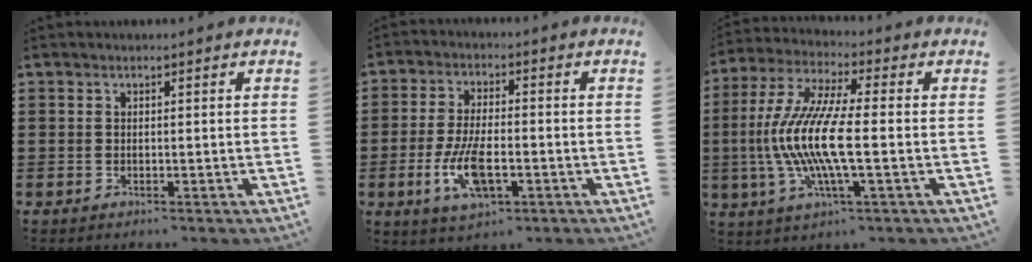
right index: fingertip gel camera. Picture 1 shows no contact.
{"total": 8.3, "force": [-2.6, 3.5, 7.1], "torque": [-0.156, -0.011, -0.049]}
{"total": 11.2, "force": [-2.0, 2.2, 10.8], "torque": [-0.241, -0.016, -0.046]}